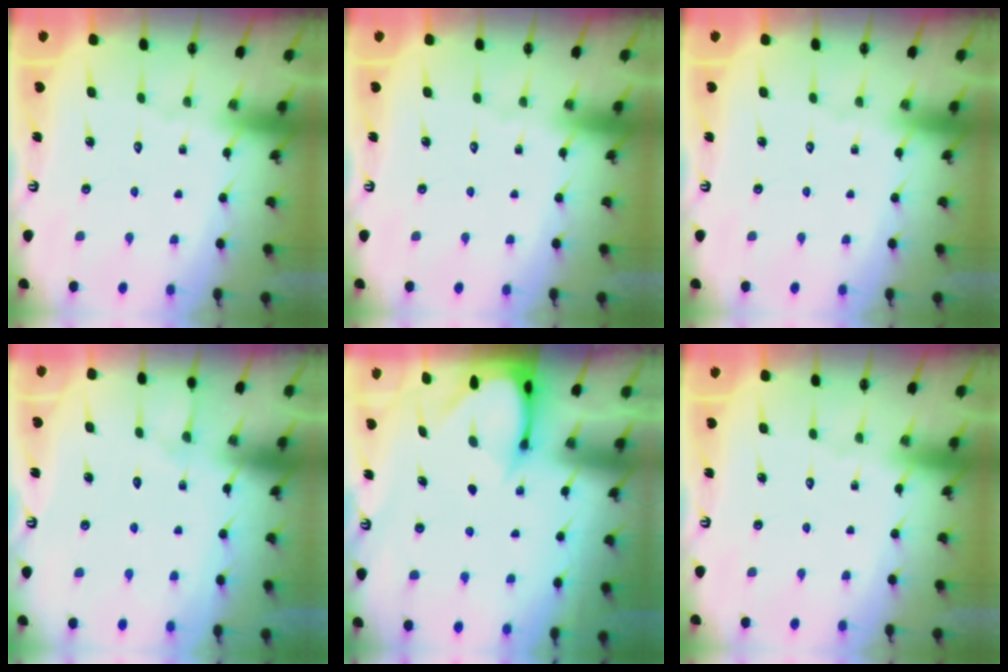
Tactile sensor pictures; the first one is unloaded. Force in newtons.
{"total": 0.0}
{"total": 0.0}
{"total": 4.3, "press": 4.2, "slide": 0.5}
{"total": 3.4, "press": 3.4, "slide": 0.3}
{"total": 0.0}